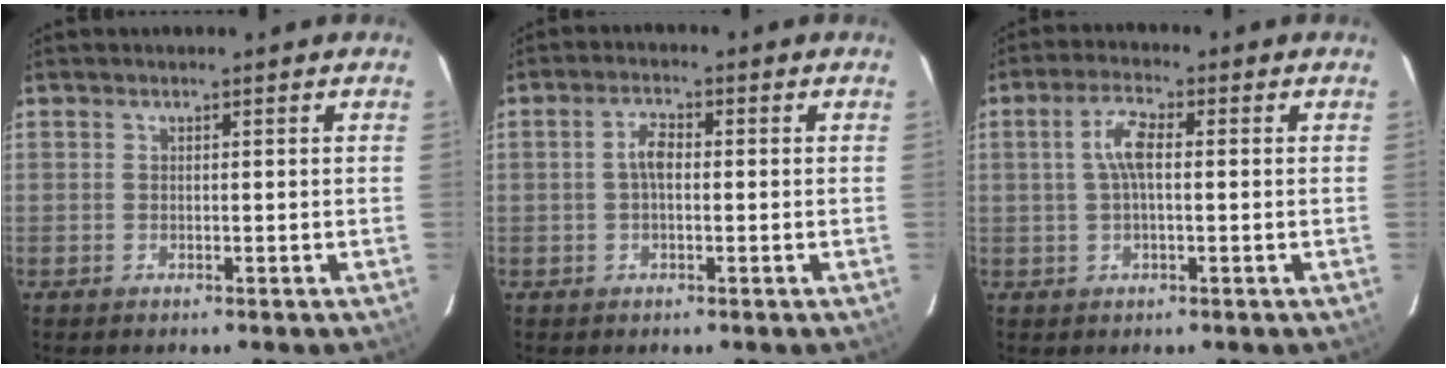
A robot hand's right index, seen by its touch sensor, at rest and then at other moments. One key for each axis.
{"total": 3.0, "fx": -0.1, "fy": 1.5, "fz": 2.6, "tx": -0.053, "ty": 0.010, "tz": 0.000}
{"total": 4.9, "fx": 0.5, "fy": 1.7, "fz": 4.6, "tx": -0.093, "ty": 0.011, "tz": 0.009}